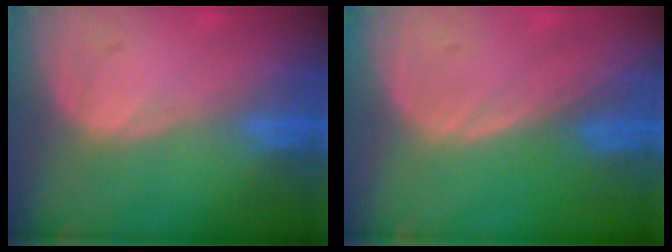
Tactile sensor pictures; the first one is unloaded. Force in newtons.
{"total": 0.0}